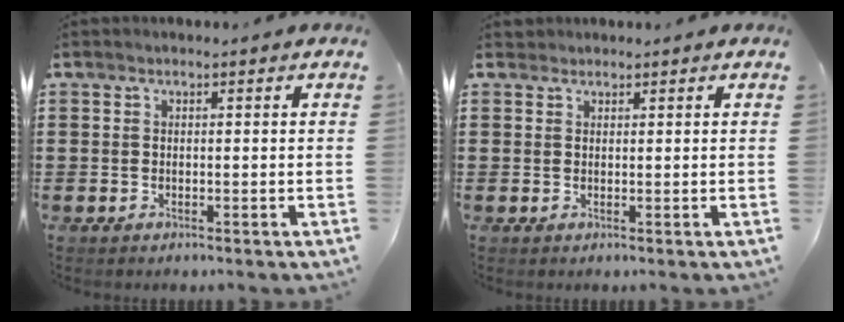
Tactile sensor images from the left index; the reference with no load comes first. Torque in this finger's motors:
{"motor_torque": [0.19, -0.11, 0.00, 0.01]}